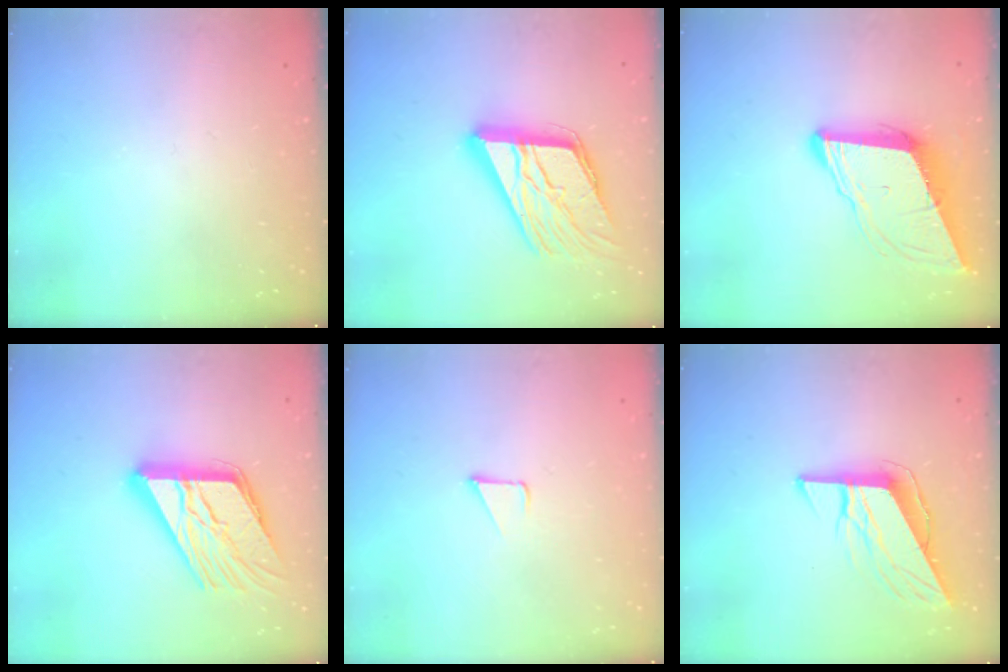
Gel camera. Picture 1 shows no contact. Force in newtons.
{"total": 19.6, "press": 19.5, "slide": 1.9}
{"total": 10.5, "press": 9.9, "slide": 3.6}
{"total": 19.0, "press": 18.9, "slide": 1.9}
{"total": 1.5, "press": 1.5, "slide": 0.1}
{"total": 10.2, "press": 10.2, "slide": 0.6}